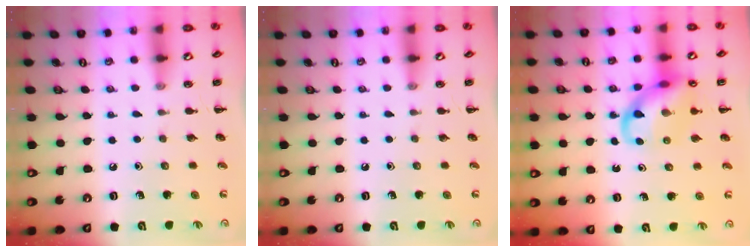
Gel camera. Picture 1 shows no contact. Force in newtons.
{"total": 0.0}
{"total": 13.5, "press": 13.3, "slide": 1.9}